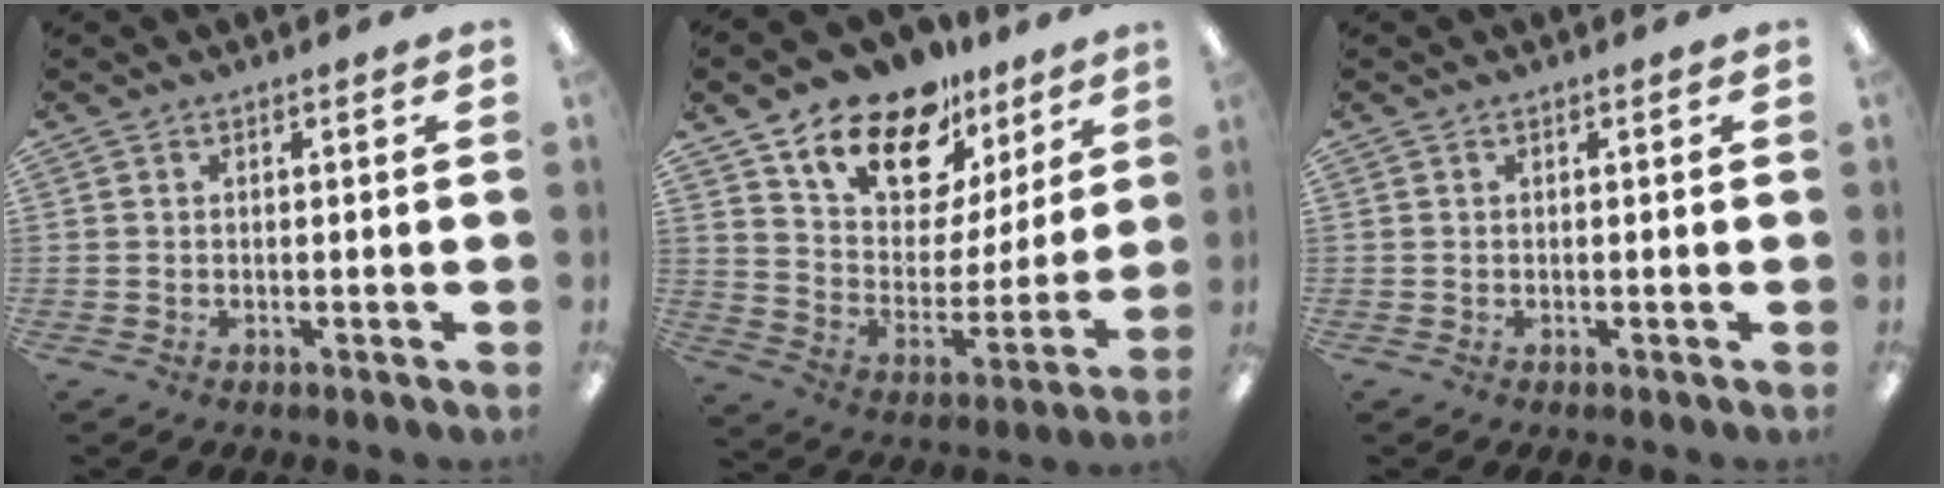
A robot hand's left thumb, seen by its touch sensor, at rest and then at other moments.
{"total": 17.0, "force": [13.0, 8.9, 6.4], "torque": [-0.129, -0.088, 0.235]}
{"total": 0.0}